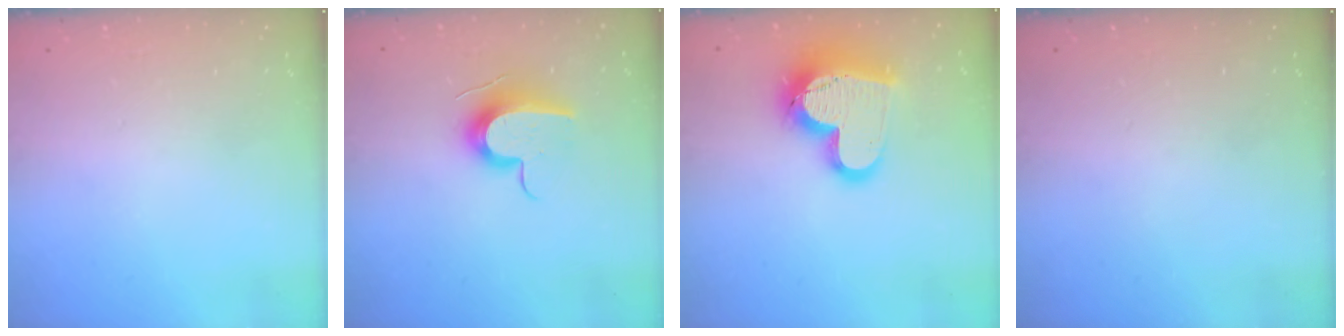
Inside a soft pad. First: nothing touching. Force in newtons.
{"total": 11.3, "press": 11.3, "slide": 0.4}
{"total": 17.4, "press": 17.4, "slide": 1.3}
{"total": 0.0}